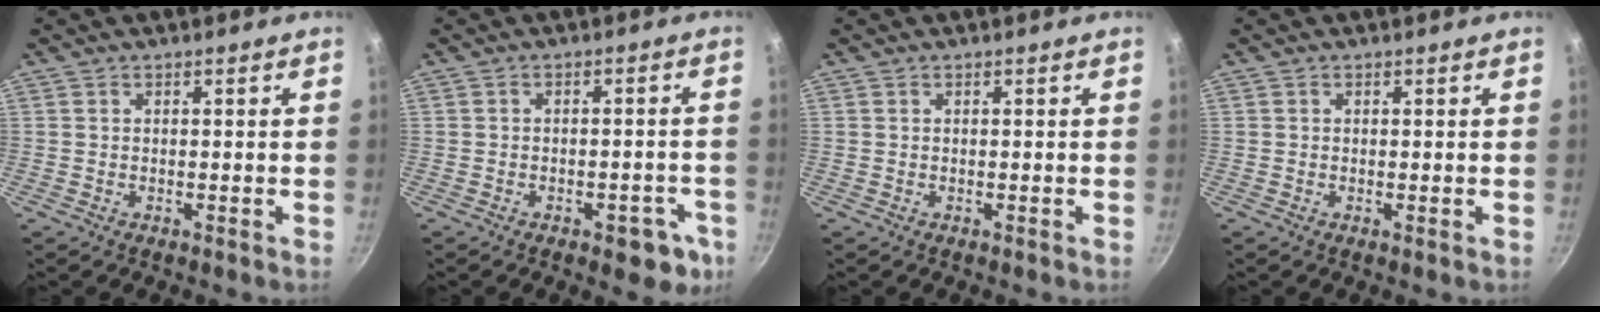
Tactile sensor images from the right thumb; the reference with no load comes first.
{"total": 7.5, "force": [-3.4, 4.0, 5.3], "torque": [-0.034, 0.022, -0.033]}
{"total": 0.0}
{"total": 0.0}